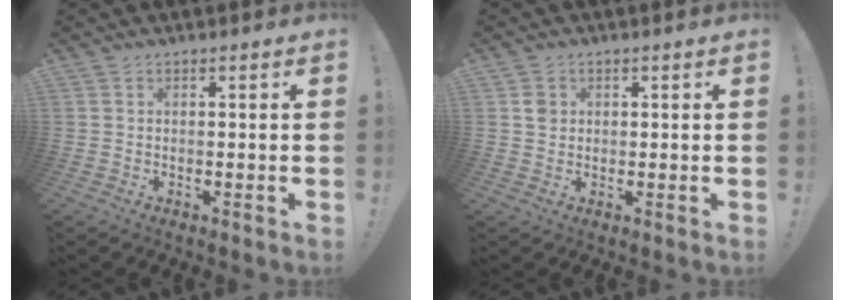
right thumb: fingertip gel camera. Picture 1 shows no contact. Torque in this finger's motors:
{"motor_torque": [-0.31, 0.48, 0.21, -0.05, -0.02]}